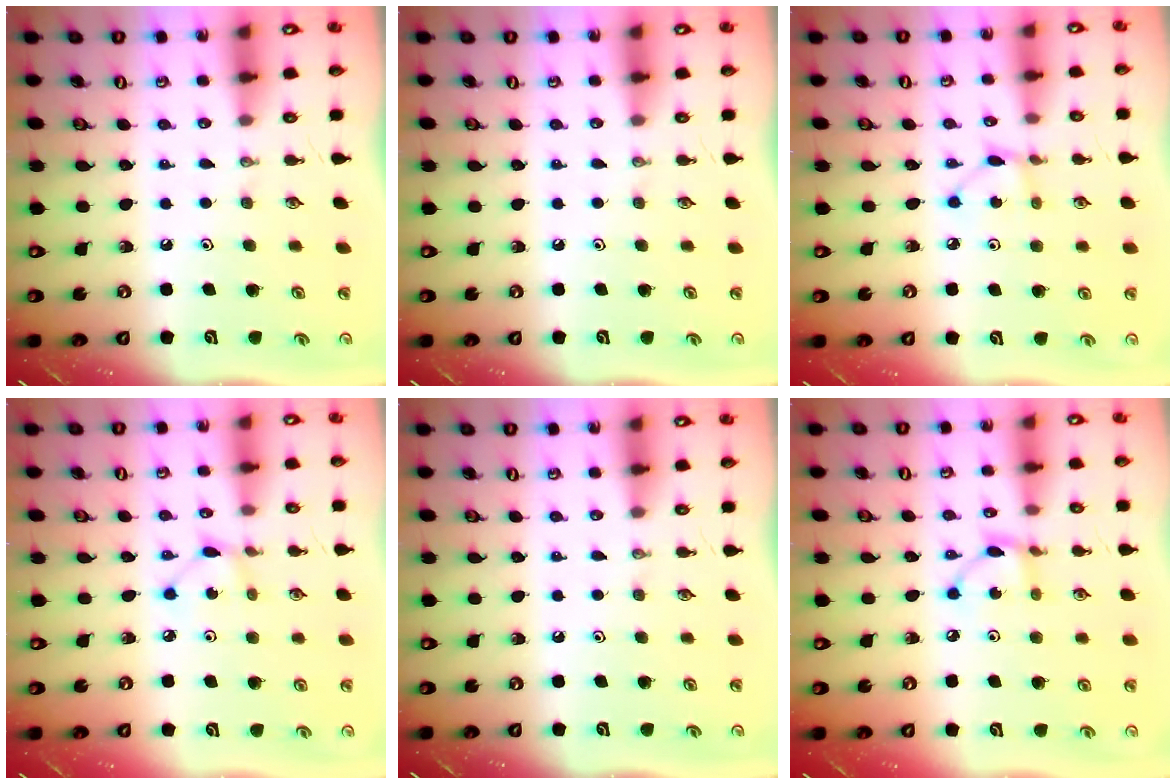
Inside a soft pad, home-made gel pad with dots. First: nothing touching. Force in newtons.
{"total": 0.0}
{"total": 4.2, "press": 4.2, "slide": 0.3}
{"total": 2.3, "press": 2.3, "slide": 0.1}
{"total": 0.0}
{"total": 3.9, "press": 3.9, "slide": 0.2}